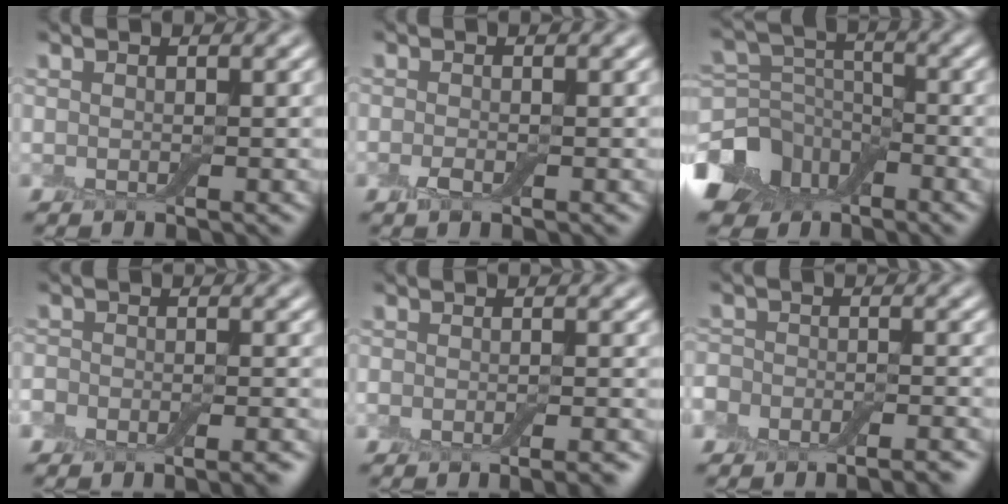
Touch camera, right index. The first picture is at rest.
{"total": 1.2, "force": [-0.5, 0.6, 0.8], "torque": [-0.019, -0.003, -0.012]}
{"total": 9.6, "force": [-5.3, 6.8, 4.1], "torque": [-0.081, -0.010, -0.096]}
{"total": 4.5, "force": [-3.8, 1.8, 1.6], "torque": [-0.015, 0.006, -0.058]}
{"total": 3.4, "force": [-2.6, 0.7, 2.0], "torque": [-0.030, 0.001, -0.035]}
{"total": 8.1, "force": [-7.0, 3.7, 1.9], "torque": [-0.004, 0.001, -0.104]}